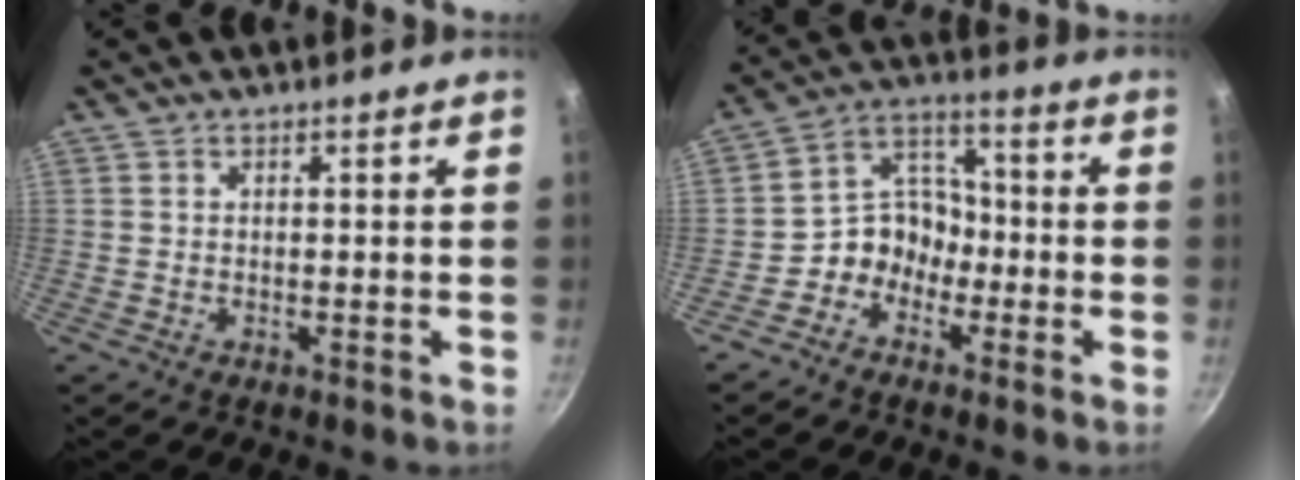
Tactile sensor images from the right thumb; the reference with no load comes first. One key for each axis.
{"total": 8.9, "fx": -3.6, "fy": 7.3, "fz": 3.5, "tx": -0.025, "ty": 0.058, "tz": -0.078}